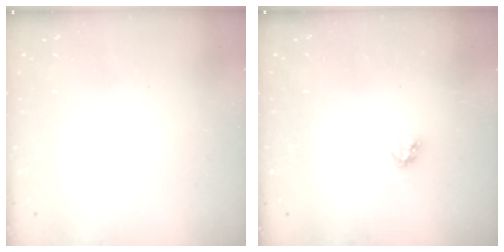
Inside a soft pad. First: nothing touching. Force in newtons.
{"total": 3.0, "press": 2.9, "slide": 0.4}